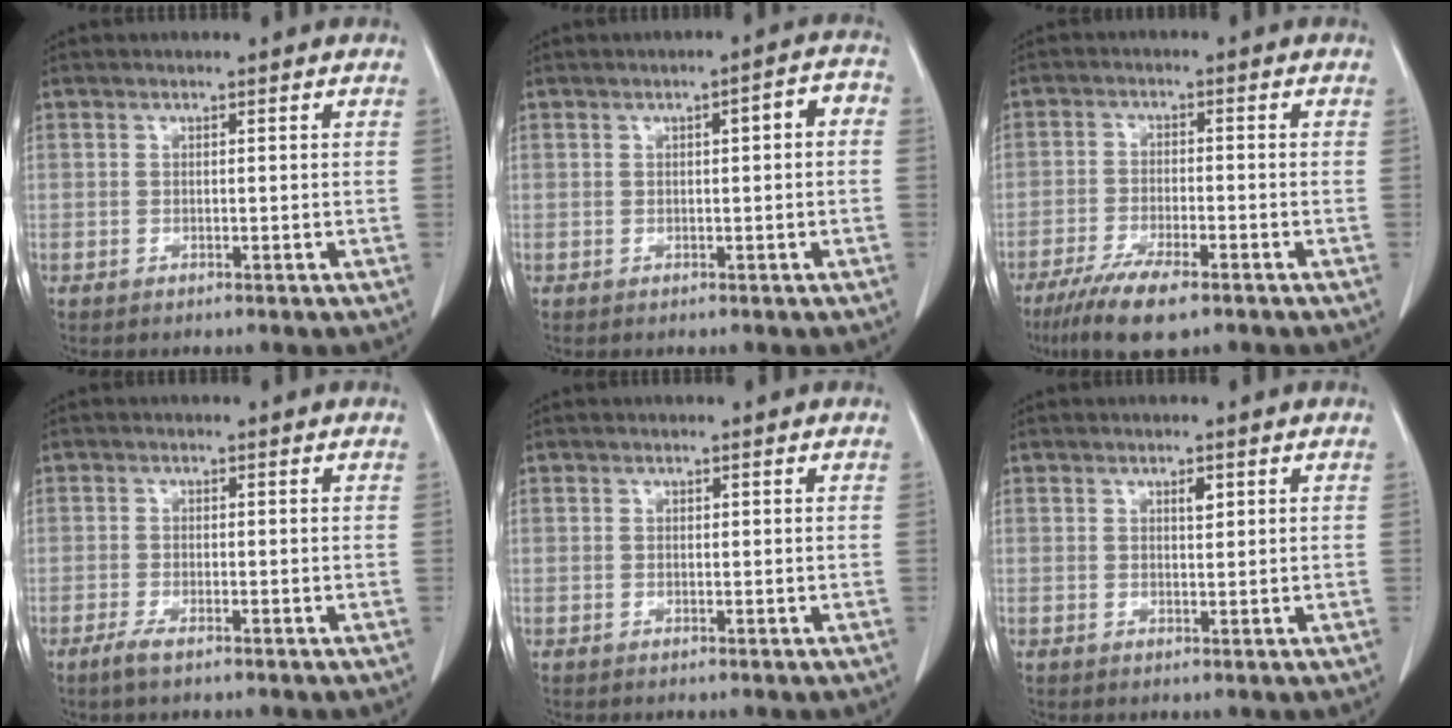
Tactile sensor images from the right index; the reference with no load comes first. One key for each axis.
{"total": 3.5, "fx": 0.2, "fy": 0.9, "fz": 3.4, "tx": -0.042, "ty": 0.018, "tz": -0.002}
{"total": 8.5, "fx": -5.9, "fy": 1.7, "fz": 5.9, "tx": -0.105, "ty": -0.017, "tz": -0.099}
{"total": 2.1, "fx": -1.4, "fy": 0.3, "fz": 1.6, "tx": -0.033, "ty": -0.003, "tz": -0.030}
{"total": 0.0}
{"total": 1.4, "fx": 0.7, "fy": 0.5, "fz": 1.1, "tx": -0.017, "ty": -0.002, "tz": 0.010}